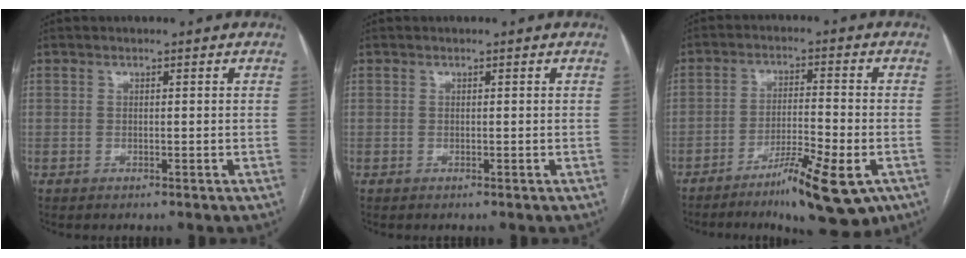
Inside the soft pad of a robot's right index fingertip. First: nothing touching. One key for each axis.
{"total": 0.0}
{"total": 11.8, "fx": -6.9, "fy": 1.7, "fz": 9.3, "tx": -0.139, "ty": -0.013, "tz": -0.105}